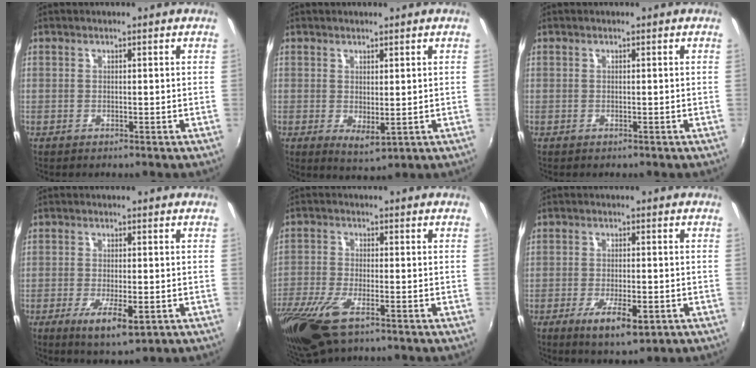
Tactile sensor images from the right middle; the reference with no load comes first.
{"total": 3.1, "force": [0.5, 1.3, 2.8], "torque": [-0.045, -0.009, 0.013]}
{"total": 0.0}
{"total": 6.9, "force": [-2.9, 1.8, 6.0], "torque": [-0.119, -0.021, -0.044]}
{"total": 13.8, "force": [-8.3, 5.2, 9.7], "torque": [-0.229, -0.052, -0.159]}
{"total": 7.4, "force": [-3.5, 2.2, 6.1], "torque": [-0.124, -0.019, -0.055]}